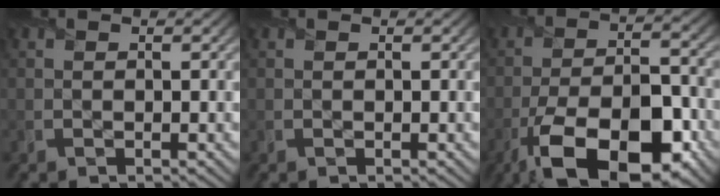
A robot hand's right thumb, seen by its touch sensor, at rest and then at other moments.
{"total": 0.0}
{"total": 14.7, "force": [-8.4, 5.7, 10.6], "torque": [-0.191, -0.005, -0.150]}